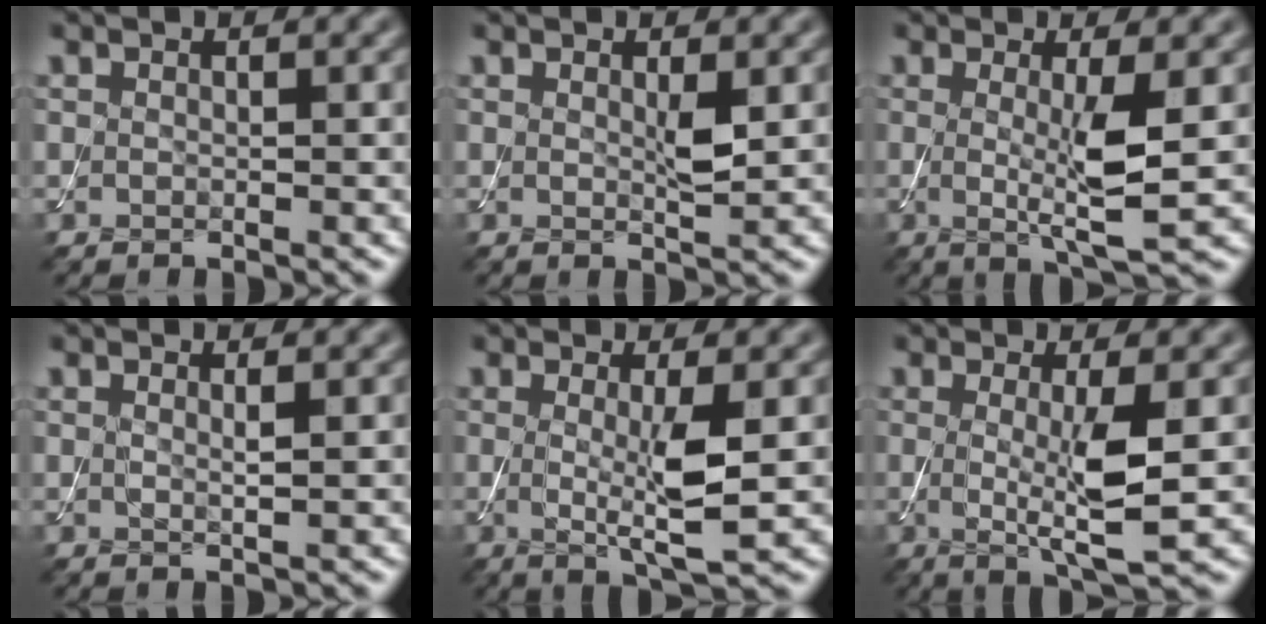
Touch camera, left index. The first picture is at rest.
{"total": 1.5, "force": [0.4, 0.3, 1.5], "torque": [-0.028, -0.003, 0.006]}
{"total": 4.9, "force": [0.0, 0.7, 4.8], "torque": [-0.091, -0.014, 0.001]}
{"total": 1.0, "force": [0.4, 0.2, 0.9], "torque": [-0.012, -0.001, 0.003]}
{"total": 4.5, "force": [0.0, 0.7, 4.5], "torque": [-0.084, -0.013, 0.003]}
{"total": 5.1, "force": [-0.1, 0.8, 5.0], "torque": [-0.094, -0.013, 0.001]}